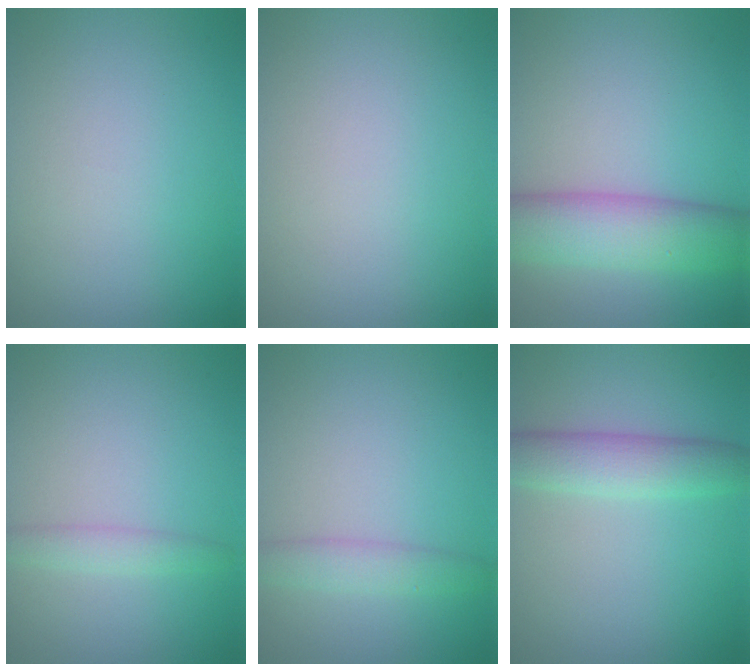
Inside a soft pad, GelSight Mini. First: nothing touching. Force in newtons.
{"total": 0.0}
{"total": 6.8, "press": 6.8, "slide": 0.2}
{"total": 1.5, "press": 1.5, "slide": 0.0}
{"total": 2.2, "press": 2.2, "slide": 0.1}
{"total": 3.7, "press": 3.7, "slide": 0.2}